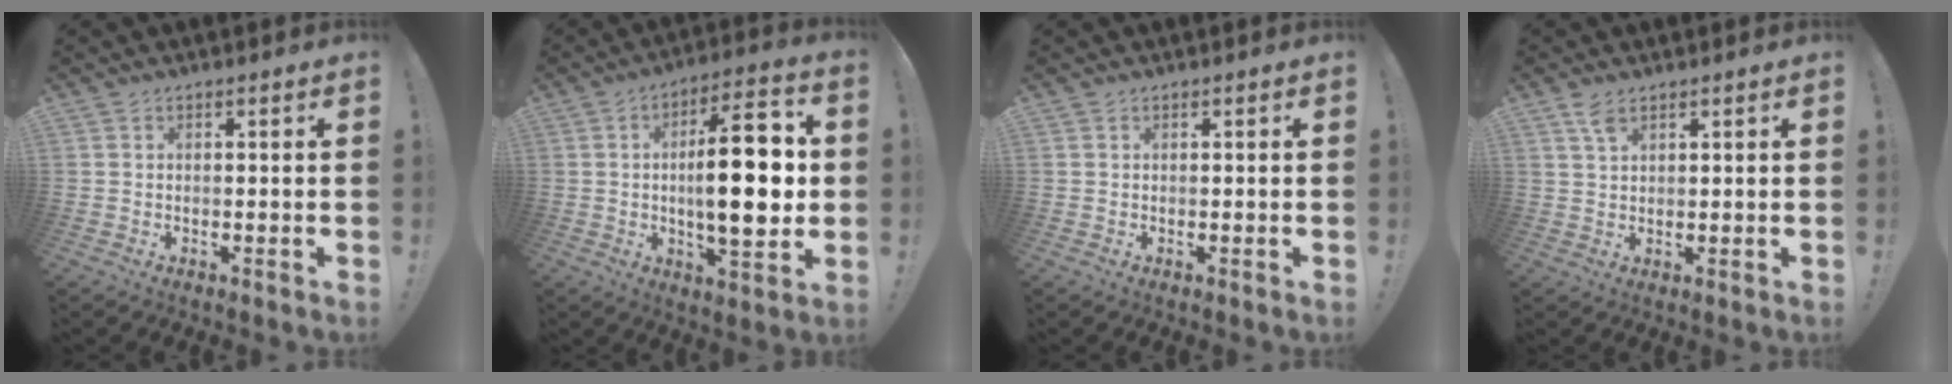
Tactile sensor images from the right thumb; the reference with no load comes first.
{"total": 20.0, "force": [0.2, 6.9, 18.8], "torque": [-0.299, -0.004, -0.005]}
{"total": 0.0}
{"total": 4.1, "force": [2.7, 1.6, 2.6], "torque": [-0.043, -0.015, 0.046]}